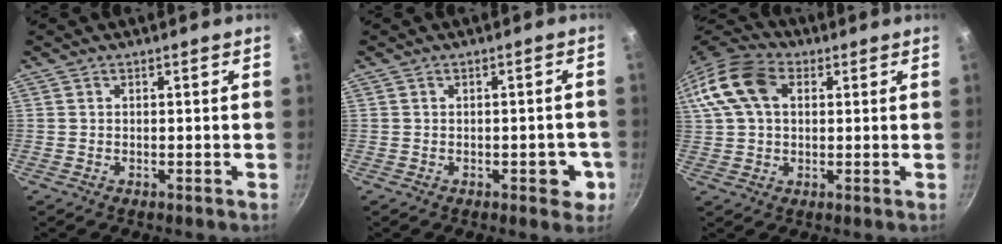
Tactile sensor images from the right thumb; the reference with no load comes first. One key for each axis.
{"total": 4.7, "fx": -1.6, "fy": 2.4, "fz": 3.7, "tx": -0.021, "ty": 0.010, "tz": -0.020}
{"total": 14.9, "fx": 4.1, "fy": 10.0, "fz": 10.3, "tx": -0.203, "ty": 0.026, "tz": 0.061}